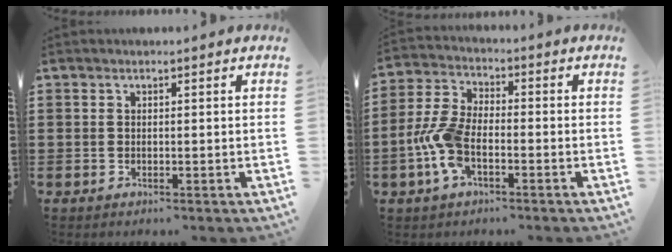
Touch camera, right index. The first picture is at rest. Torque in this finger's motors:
{"motor_torque": [1.77, -0.37, 0.79, 0.21]}